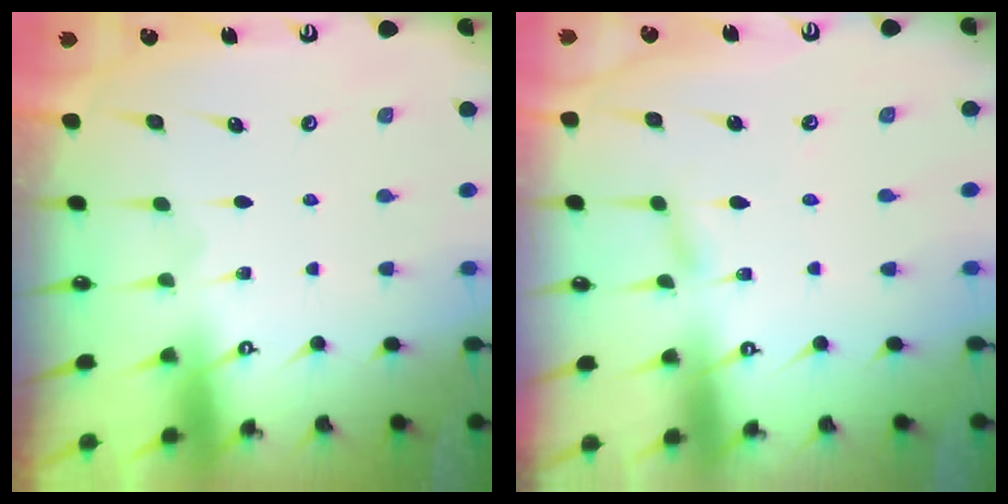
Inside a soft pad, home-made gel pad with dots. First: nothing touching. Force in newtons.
{"total": 1.7, "press": 1.7, "slide": 0.2}